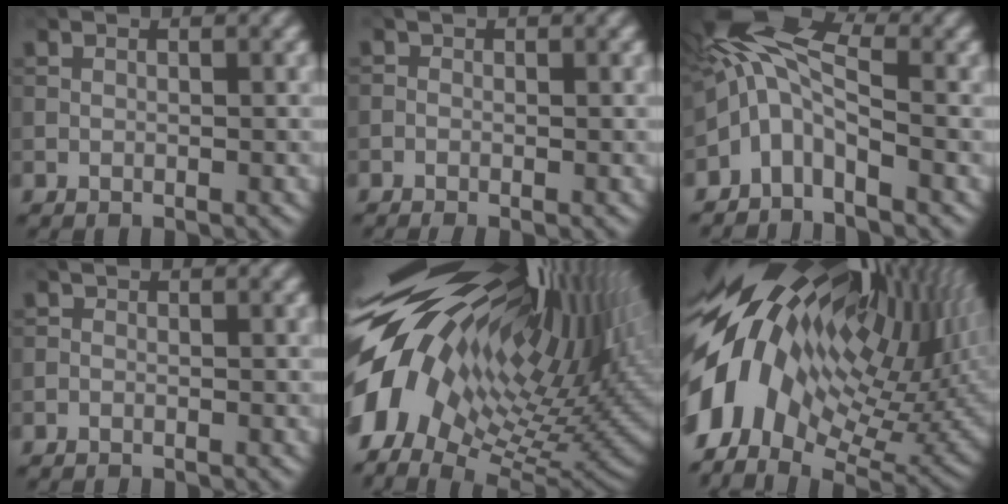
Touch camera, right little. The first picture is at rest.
{"total": 0.9, "force": [-0.6, 0.4, 0.5], "torque": [-0.010, -0.002, -0.016]}
{"total": 6.0, "force": [-2.3, 3.0, 4.6], "torque": [-0.086, 0.018, -0.064]}
{"total": 1.0, "force": [-1.0, 0.4, 0.2], "torque": [-0.002, -0.003, -0.019]}
{"total": 18.8, "force": [4.7, 8.3, 16.2], "torque": [-0.287, -0.012, 0.093]}
{"total": 17.5, "force": [3.1, 8.9, 14.8], "torque": [-0.284, -0.015, 0.060]}